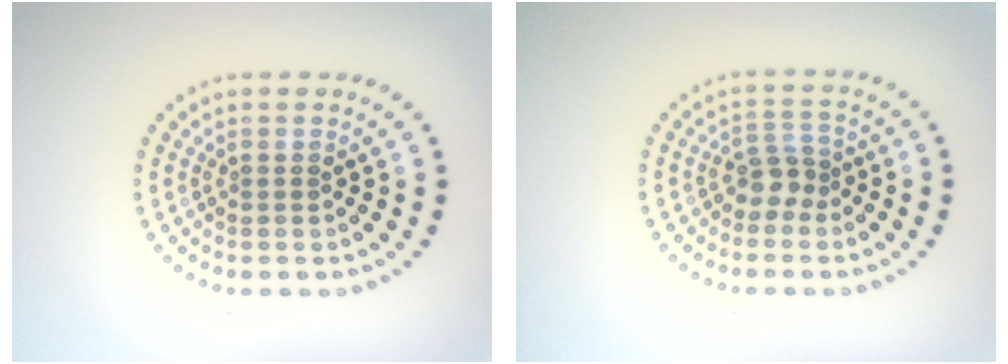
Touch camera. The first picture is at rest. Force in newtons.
{"total": 2.1, "press": 1.6, "slide": 1.3}